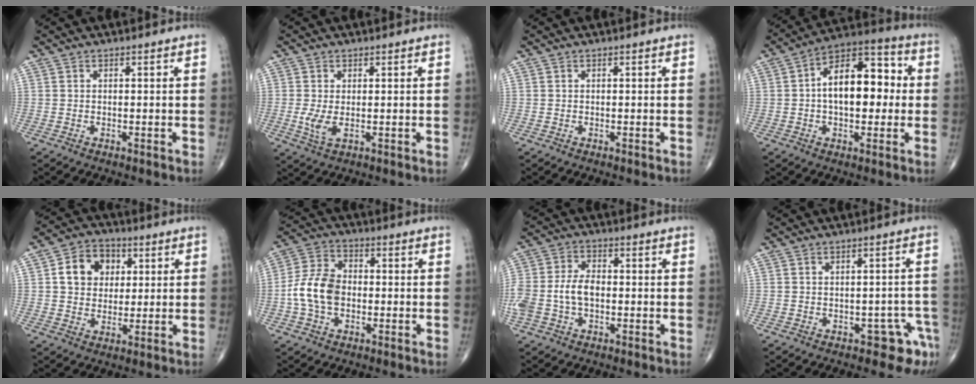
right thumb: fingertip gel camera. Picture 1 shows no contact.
{"total": 3.4, "force": [-0.1, 1.6, 3.0], "torque": [-0.067, -0.011, 0.003]}
{"total": 0.0}
{"total": 15.5, "force": [0.9, 8.7, 12.8], "torque": [-0.166, 0.035, 0.003]}
{"total": 9.6, "force": [2.3, 7.8, 5.2], "torque": [-0.053, 0.001, 0.033]}
{"total": 10.1, "force": [-1.5, 7.0, 7.2], "torque": [-0.133, 0.026, -0.037]}
{"total": 9.3, "force": [-1.1, 5.8, 7.1], "torque": [-0.161, 0.023, -0.023]}
{"total": 4.7, "force": [-2.7, 2.8, 2.6], "torque": [-0.005, 0.028, -0.030]}